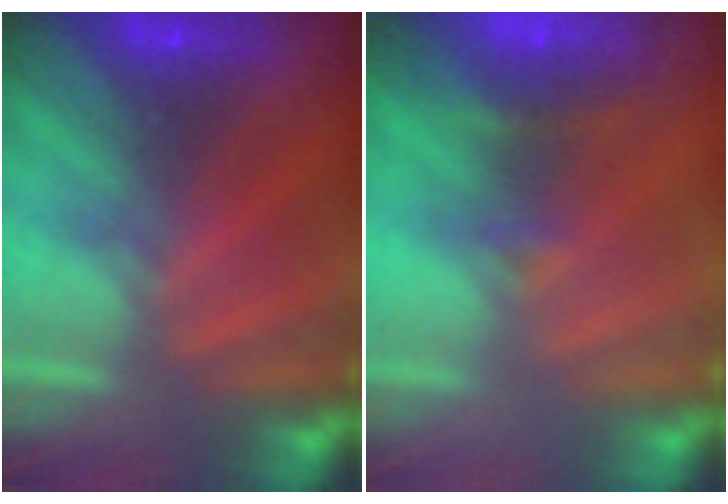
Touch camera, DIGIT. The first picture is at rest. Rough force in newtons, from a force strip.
{"total": 8.2}